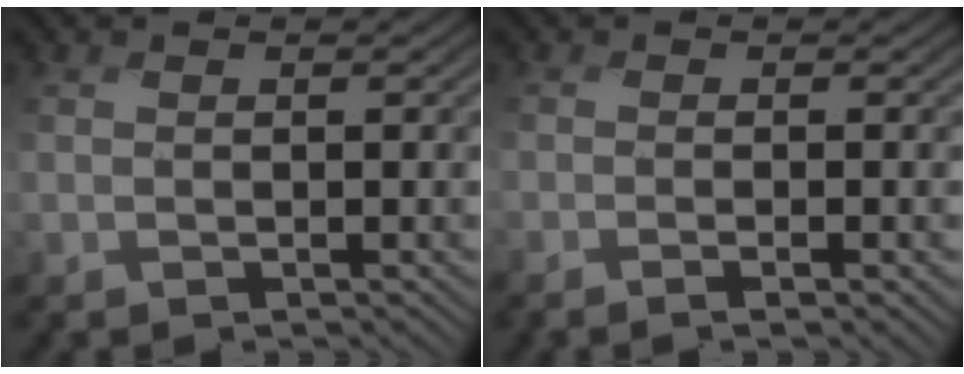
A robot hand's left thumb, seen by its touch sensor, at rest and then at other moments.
{"total": 1.4, "force": [-0.9, -0.3, 1.1], "torque": [-0.016, 0.003, -0.018]}